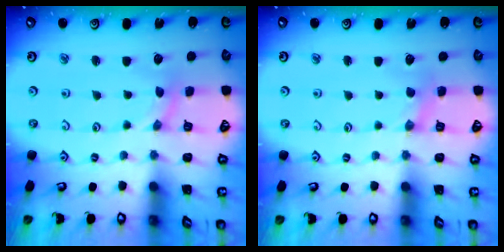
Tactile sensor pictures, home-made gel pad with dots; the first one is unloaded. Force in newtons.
{"total": 0.9, "press": 0.9, "slide": 0.1}